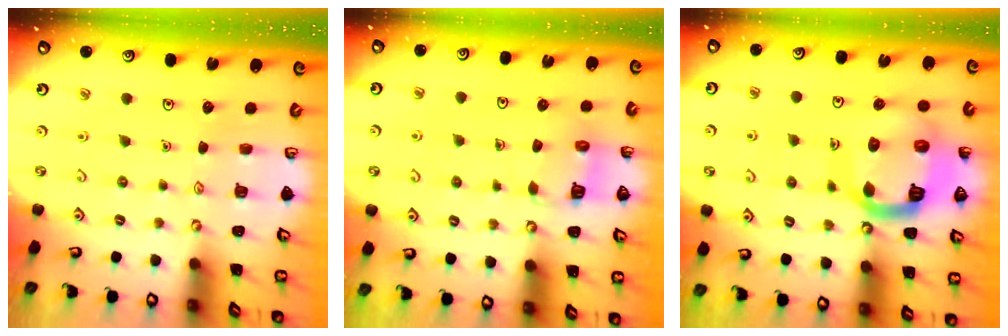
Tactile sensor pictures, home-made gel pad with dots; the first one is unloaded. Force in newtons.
{"total": 5.5, "press": 5.5, "slide": 0.6}
{"total": 15.8, "press": 15.7, "slide": 1.9}